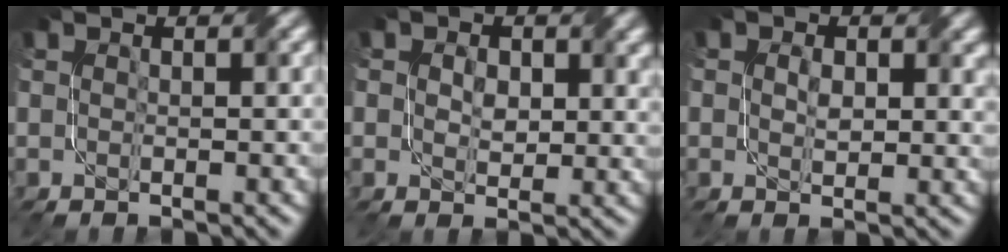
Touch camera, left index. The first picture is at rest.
{"total": 3.0, "force": [0.8, 2.2, 1.9], "torque": [-0.036, -0.005, 0.014]}
{"total": 2.5, "force": [0.5, 1.6, 1.8], "torque": [-0.034, -0.002, 0.011]}